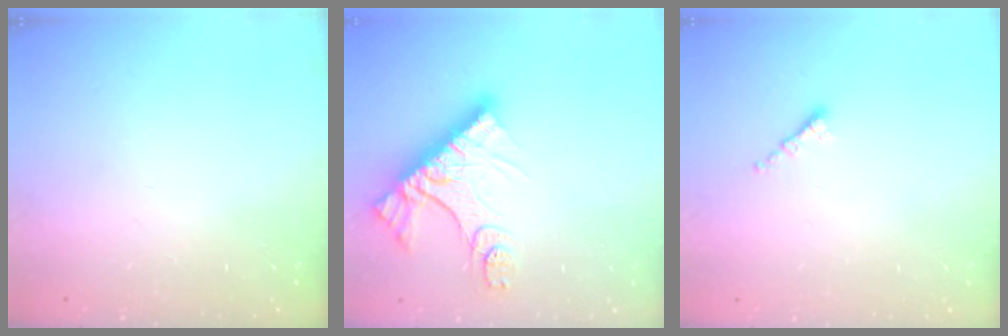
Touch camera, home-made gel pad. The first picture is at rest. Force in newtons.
{"total": 14.3, "press": 14.3, "slide": 1.2}
{"total": 1.4, "press": 1.3, "slide": 0.5}